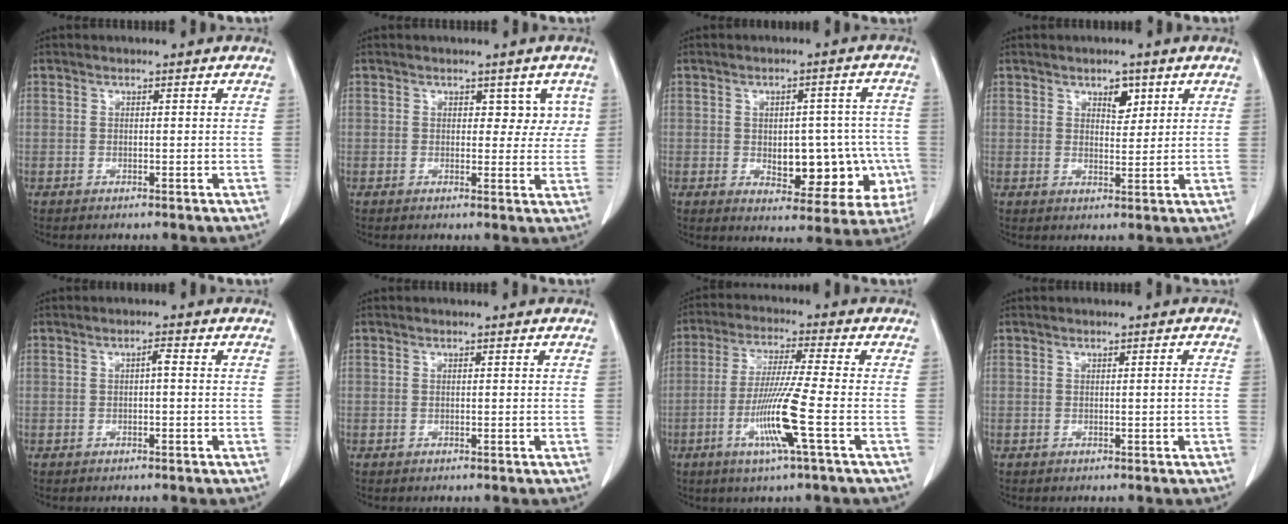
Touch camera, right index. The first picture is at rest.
{"total": 3.1, "force": [1.2, 2.2, 1.9], "torque": [-0.005, 0.004, 0.011]}
{"total": 12.8, "force": [-2.6, 7.0, 10.4], "torque": [-0.119, 0.020, -0.017]}
{"total": 3.0, "force": [1.7, 1.6, 1.9], "torque": [-0.028, -0.004, 0.029]}
{"total": 1.1, "force": [0.0, 0.2, 1.1], "torque": [-0.019, 0.003, -0.001]}
{"total": 0.0}
{"total": 10.0, "force": [-3.3, -1.3, 9.3], "torque": [-0.183, -0.017, -0.067]}
{"total": 0.8, "force": [-0.1, -0.1, 0.8], "torque": [-0.014, -0.002, 0.000]}